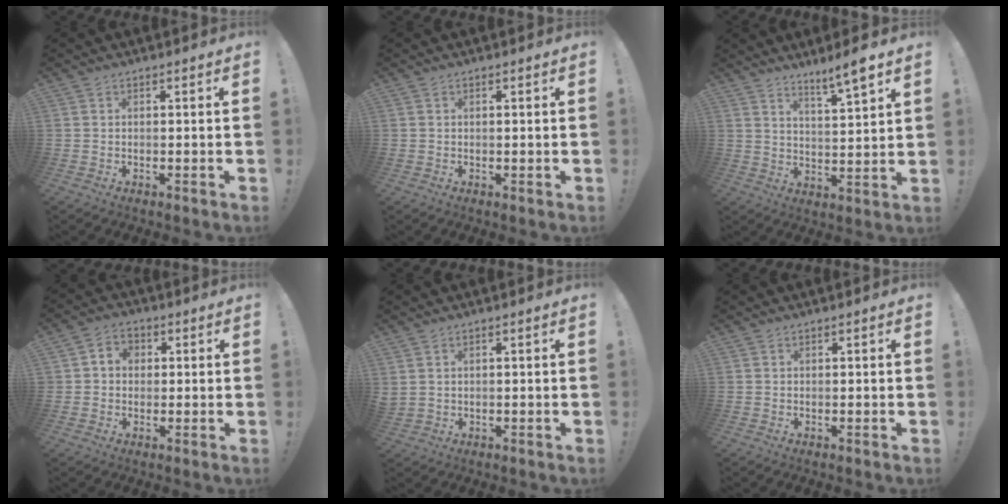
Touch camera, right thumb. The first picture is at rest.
{"total": 0.5, "force": [0.1, 0.4, 0.3], "torque": [-0.006, 0.004, 0.003]}
{"total": 6.9, "force": [5.5, -0.1, 4.2], "torque": [-0.067, -0.040, 0.090]}
{"total": 4.8, "force": [0.7, 4.2, 2.1], "torque": [-0.034, 0.005, 0.015]}
{"total": 1.8, "force": [1.0, 0.9, 1.1], "torque": [-0.024, -0.002, 0.020]}
{"total": 0.0}